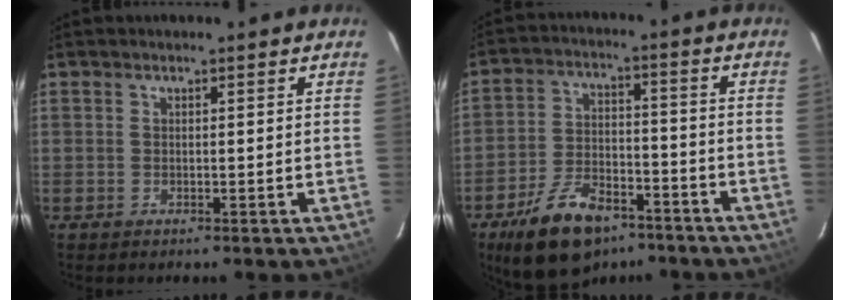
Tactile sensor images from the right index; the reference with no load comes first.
{"total": 15.4, "force": [-10.6, 7.6, 8.3], "torque": [-0.173, 0.000, -0.172]}